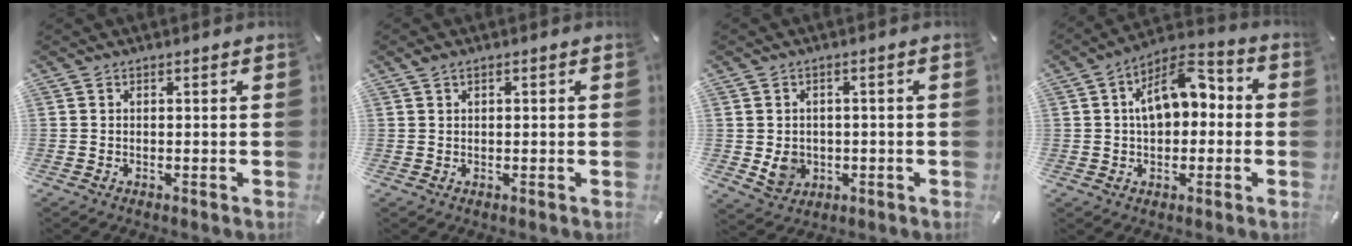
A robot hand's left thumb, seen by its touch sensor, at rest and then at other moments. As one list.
[{"total": 1.3, "force": [0.7, 0.8, 0.8], "torque": [-0.018, 0.002, 0.012]}, {"total": 5.1, "force": [-0.5, 4.8, 1.8], "torque": [-0.019, -0.001, -0.008]}, {"total": 11.1, "force": [1.6, 7.2, 8.3], "torque": [-0.123, 0.004, 0.028]}]